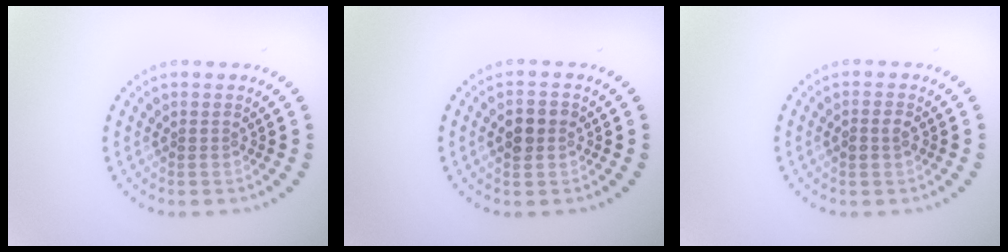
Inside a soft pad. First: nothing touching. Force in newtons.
{"total": 2.4, "press": 2.4, "slide": 0.3}
{"total": 1.4, "press": 1.4, "slide": 0.2}